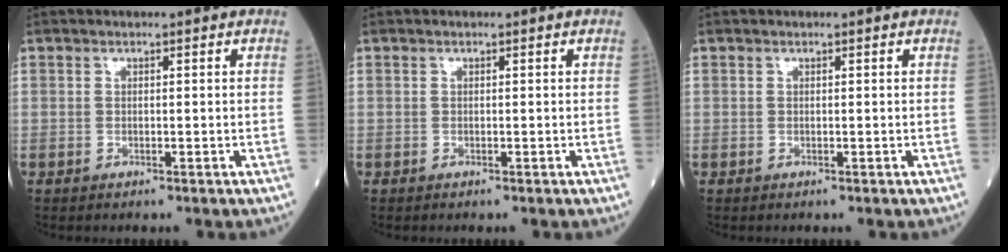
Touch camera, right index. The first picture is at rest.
{"total": 0.0}
{"total": 0.0}